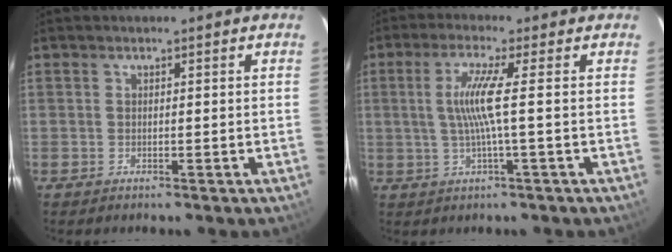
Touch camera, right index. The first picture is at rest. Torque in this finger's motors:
{"motor_torque": [0.07, 0.03, 0.22, 0.12]}